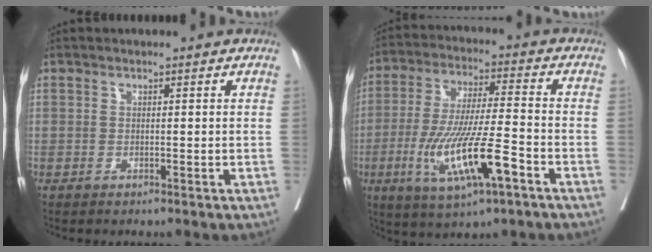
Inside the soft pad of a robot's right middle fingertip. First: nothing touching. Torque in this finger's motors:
{"motor_torque": [1.92, -0.22, 1.05, 0.21]}